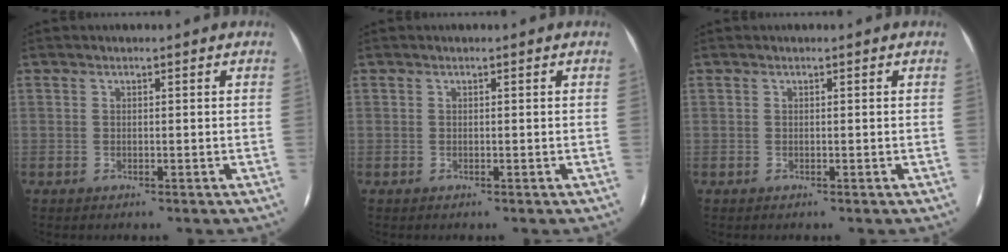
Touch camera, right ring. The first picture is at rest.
{"total": 0.0}
{"total": 0.0}